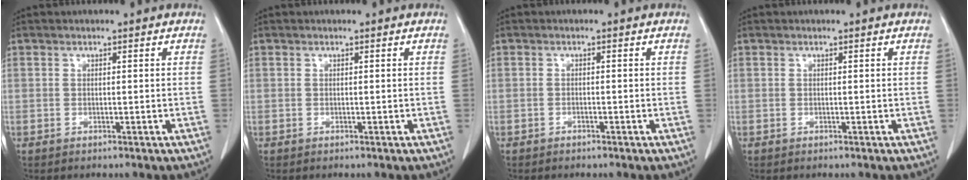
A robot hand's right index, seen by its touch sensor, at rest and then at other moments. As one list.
[{"total": 0.0}, {"total": 0.5, "force": [-0.5, 0.2, 0.1], "torque": [-0.003, 0.000, -0.009]}, {"total": 0.0}]